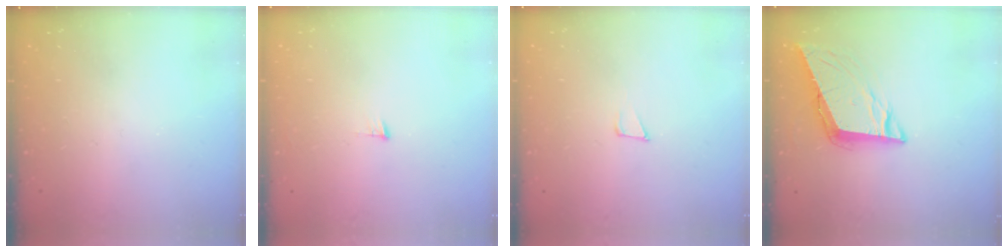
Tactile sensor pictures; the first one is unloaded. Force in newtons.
{"total": 4.5, "press": 4.5, "slide": 0.3}
{"total": 4.3, "press": 4.2, "slide": 1.0}
{"total": 9.8, "press": 9.3, "slide": 3.0}